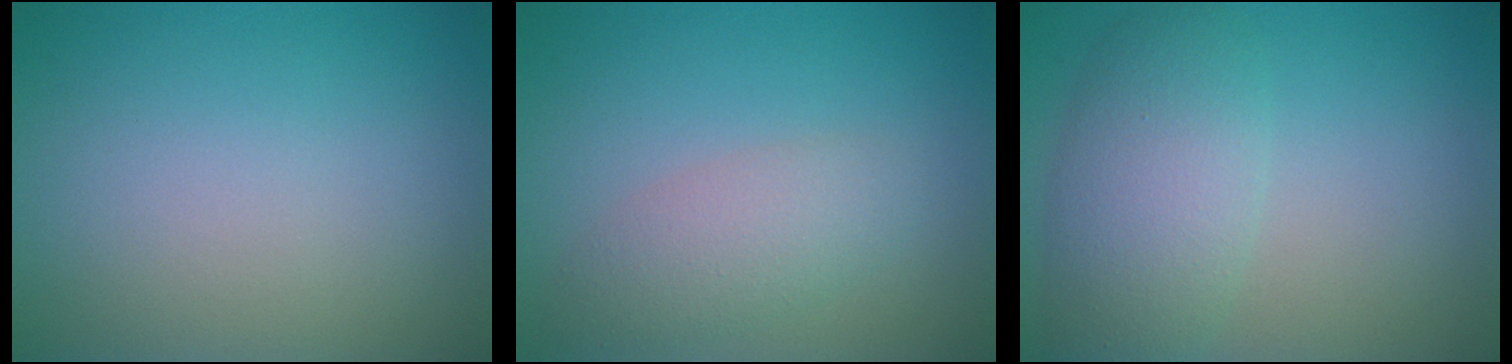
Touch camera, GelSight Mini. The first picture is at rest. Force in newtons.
{"total": 2.8, "press": 2.8, "slide": 0.2}
{"total": 5.1, "press": 5.1, "slide": 0.2}